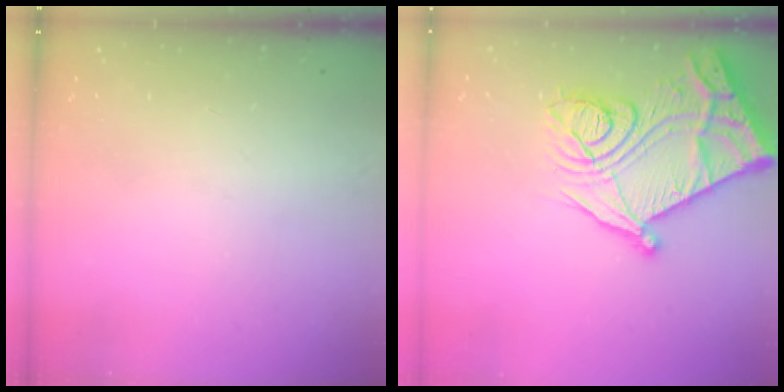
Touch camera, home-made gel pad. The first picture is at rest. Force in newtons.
{"total": 27.1, "press": 27.1, "slide": 0.8}